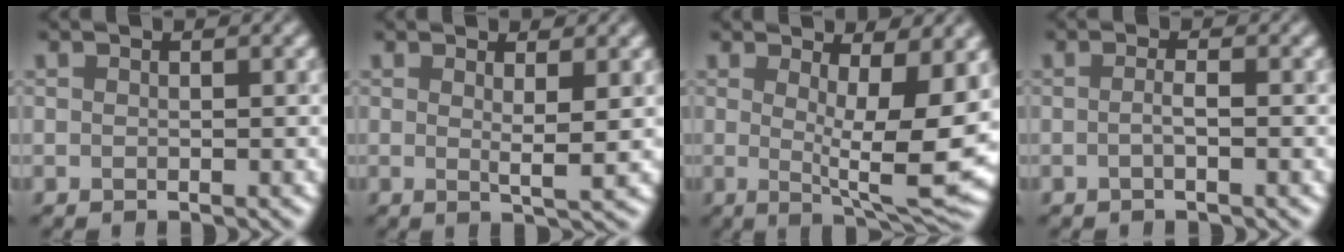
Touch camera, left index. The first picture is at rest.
{"total": 2.0, "force": [0.5, 0.2, 2.0], "torque": [-0.028, -0.002, 0.012]}
{"total": 9.6, "force": [0.5, 2.5, 9.3], "torque": [-0.124, -0.011, 0.015]}
{"total": 0.8, "force": [-0.3, 0.2, 0.8], "torque": [-0.009, 0.006, -0.004]}